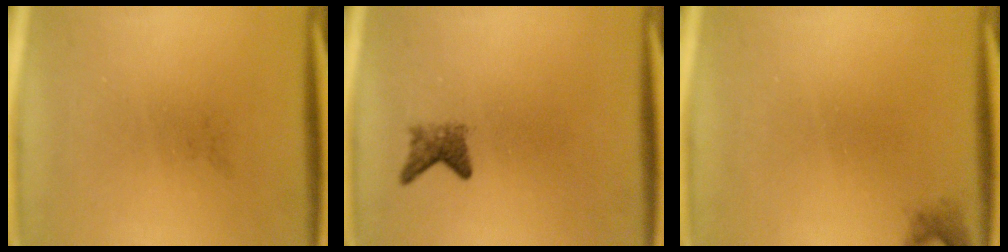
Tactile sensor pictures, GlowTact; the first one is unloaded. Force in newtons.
{"total": 2.1}
{"total": 1.1}